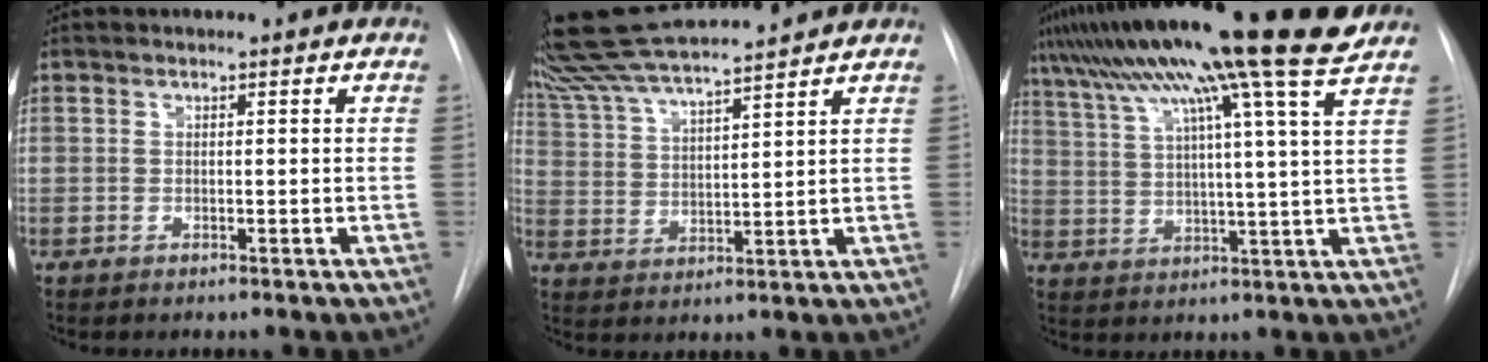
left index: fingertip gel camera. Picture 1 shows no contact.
{"total": 14.2, "force": [12.9, -0.3, 6.1], "torque": [-0.120, 0.021, 0.227]}
{"total": 20.4, "force": [15.3, -1.5, 13.4], "torque": [-0.228, 0.020, 0.220]}